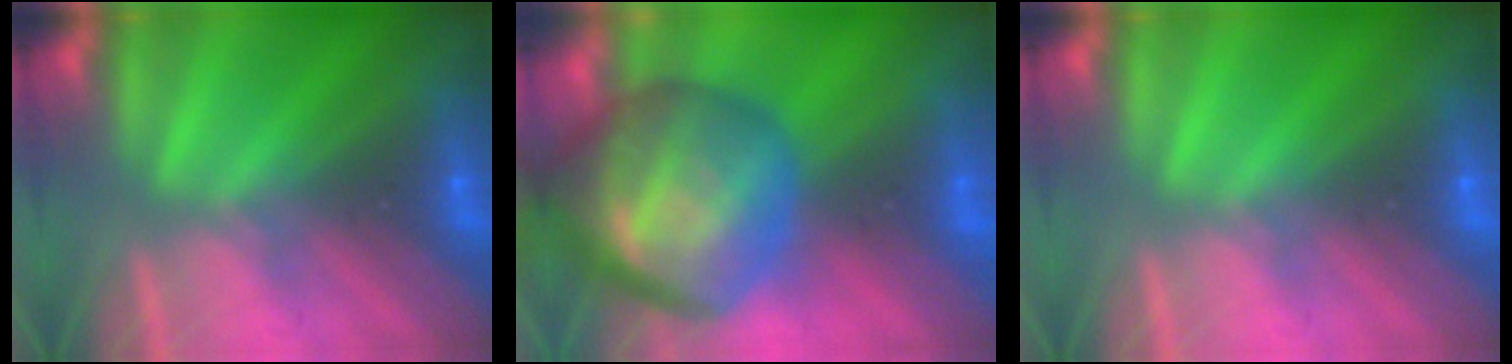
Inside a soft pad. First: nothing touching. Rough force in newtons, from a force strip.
{"total": 7.8}
{"total": 0.0}